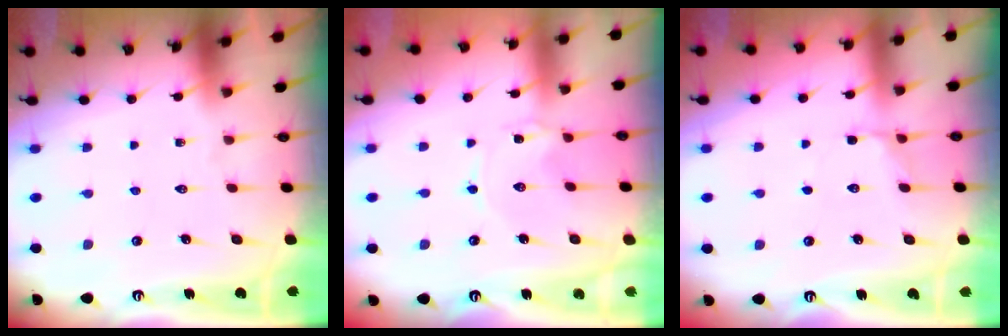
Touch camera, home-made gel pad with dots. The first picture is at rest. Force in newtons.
{"total": 1.1, "press": 1.1, "slide": 0.2}
{"total": 2.9, "press": 2.5, "slide": 1.5}